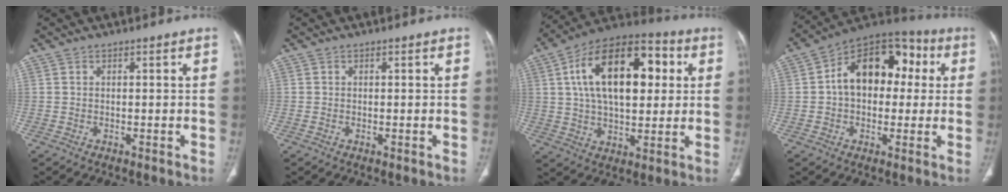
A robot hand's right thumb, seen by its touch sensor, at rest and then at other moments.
{"total": 0.0}
{"total": 22.6, "force": [5.2, 12.3, 18.3], "torque": [-0.271, 0.015, 0.074]}
{"total": 17.2, "force": [2.4, 11.6, 12.5], "torque": [-0.144, 0.041, 0.026]}